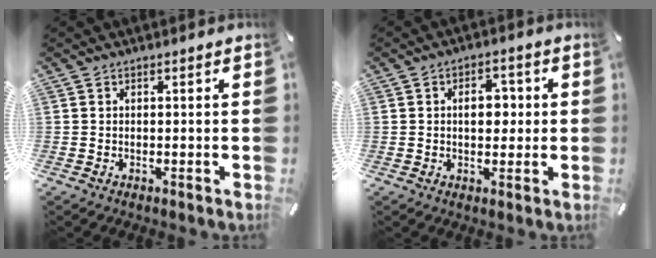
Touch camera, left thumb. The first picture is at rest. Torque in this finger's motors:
{"motor_torque": [0.86, 1.06, 0.32, -0.45, 0.01]}